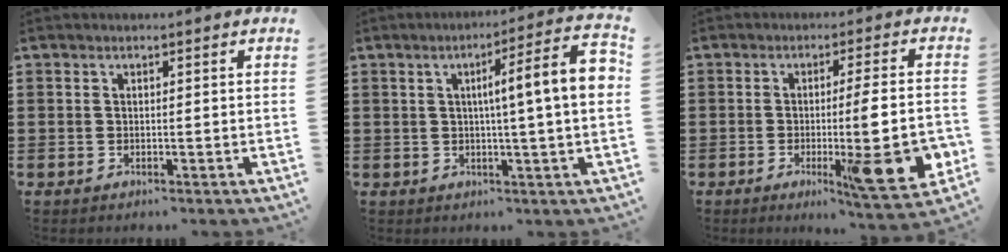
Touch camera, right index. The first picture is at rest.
{"total": 9.4, "force": [1.1, 0.1, 9.3], "torque": [-0.152, -0.008, 0.009]}
{"total": 11.7, "force": [-2.6, 1.2, 11.4], "torque": [-0.167, -0.014, -0.045]}